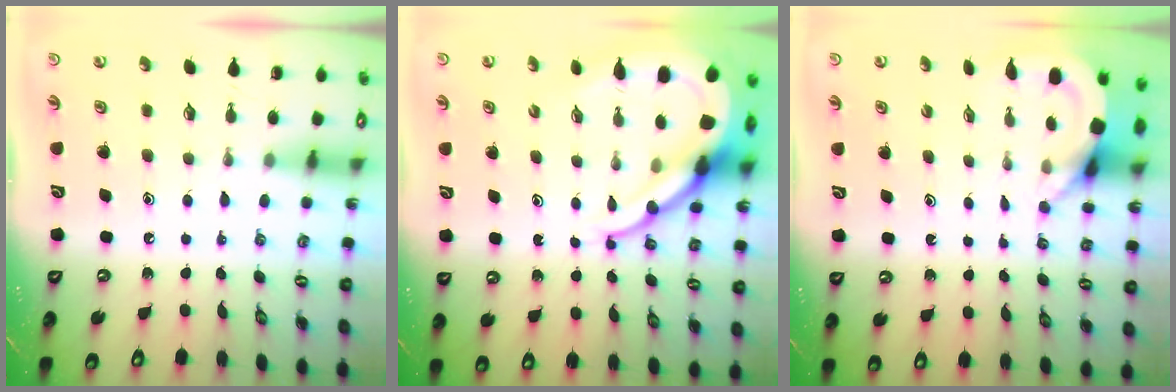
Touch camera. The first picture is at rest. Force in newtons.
{"total": 13.1, "press": 13.0, "slide": 1.3}
{"total": 3.8, "press": 3.8, "slide": 0.3}